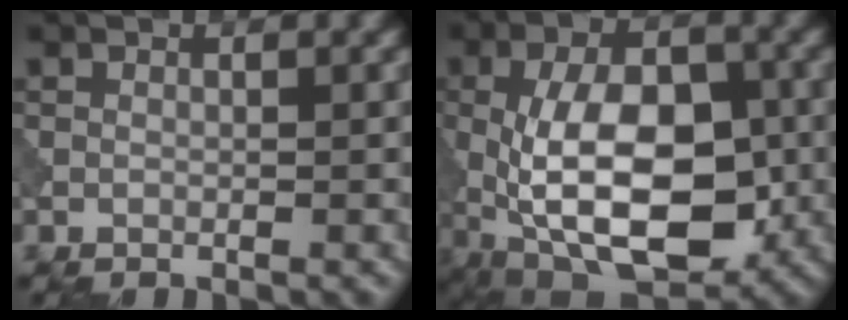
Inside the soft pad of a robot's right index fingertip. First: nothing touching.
{"total": 12.7, "force": [-2.3, 6.3, 10.7], "torque": [-0.190, -0.002, -0.044]}